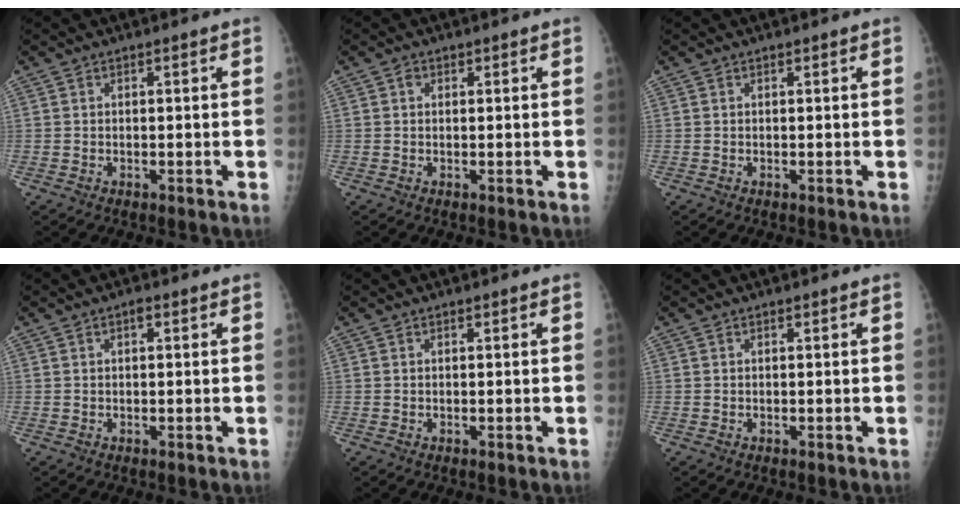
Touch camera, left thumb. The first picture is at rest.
{"total": 1.0, "force": [0.4, 0.8, 0.4], "torque": [-0.001, 0.001, 0.003]}
{"total": 0.0}
{"total": 1.2, "force": [0.5, 0.5, 0.9], "torque": [-0.011, 0.002, 0.005]}
{"total": 0.0}
{"total": 0.0}